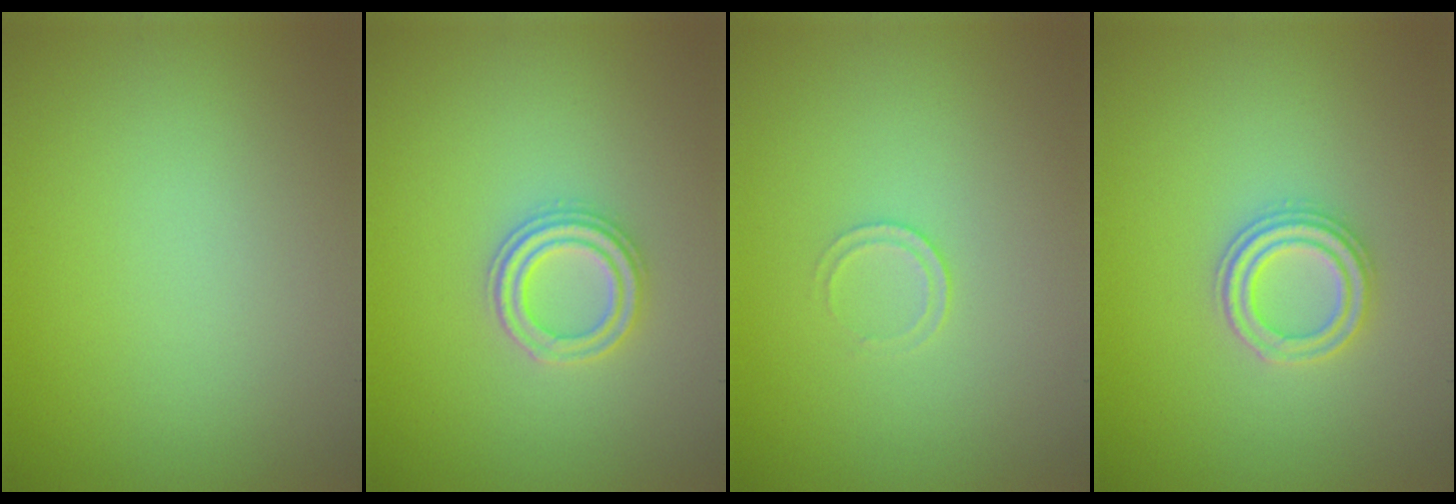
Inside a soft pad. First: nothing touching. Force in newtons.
{"total": 2.5, "press": 2.4, "slide": 0.7}
{"total": 0.7, "press": 0.3, "slide": 0.6}
{"total": 2.5, "press": 2.4, "slide": 0.7}